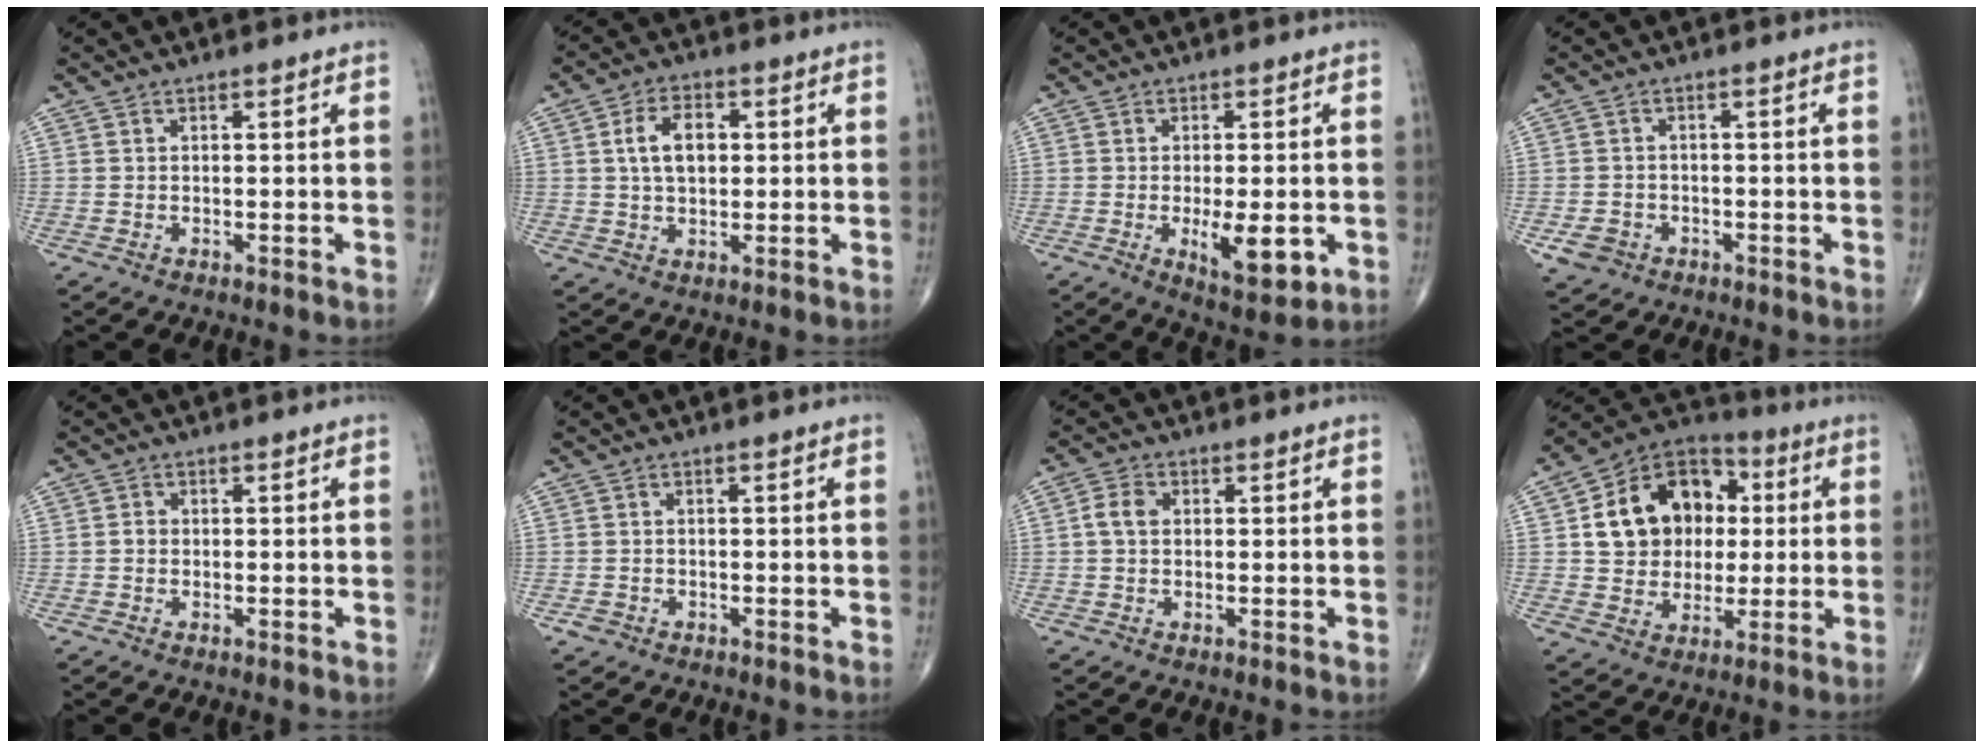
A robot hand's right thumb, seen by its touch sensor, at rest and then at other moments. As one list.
[{"total": 7.3, "force": [1.2, 4.6, 5.6], "torque": [-0.085, 0.008, 0.017]}, {"total": 8.9, "force": [-2.1, 3.4, 8.0], "torque": [-0.106, -0.018, -0.025]}, {"total": 4.0, "force": [-1.8, 3.3, 1.2], "torque": [-0.016, 0.010, -0.027]}, {"total": 1.2, "force": [-0.2, 1.0, 0.5], "torque": [-0.004, 0.003, -0.006]}, {"total": 1.5, "force": [-0.8, 1.2, 0.3], "torque": [0.000, 0.008, -0.015]}, {"total": 3.4, "force": [0.3, 2.4, 2.4], "torque": [-0.048, 0.009, 0.000]}, {"total": 17.2, "force": [2.5, 13.6, 10.1], "torque": [-0.123, 0.017, 0.041]}]